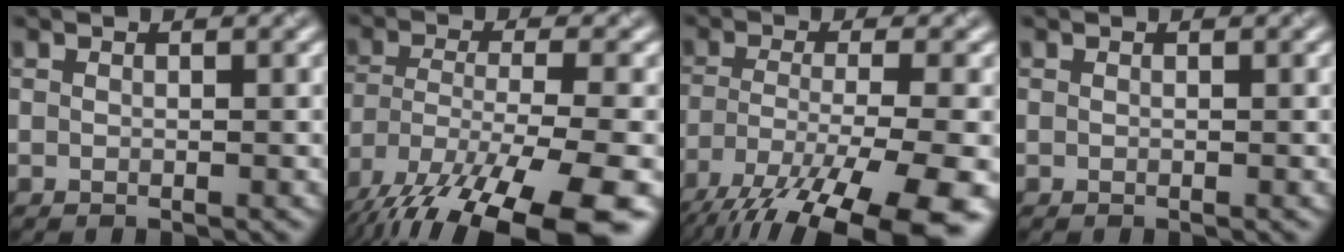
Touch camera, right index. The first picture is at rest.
{"total": 14.4, "force": [-9.5, 4.9, 9.7], "torque": [-0.207, -0.035, -0.139]}
{"total": 13.9, "force": [-9.0, 4.0, 9.9], "torque": [-0.200, -0.025, -0.137]}
{"total": 0.0}